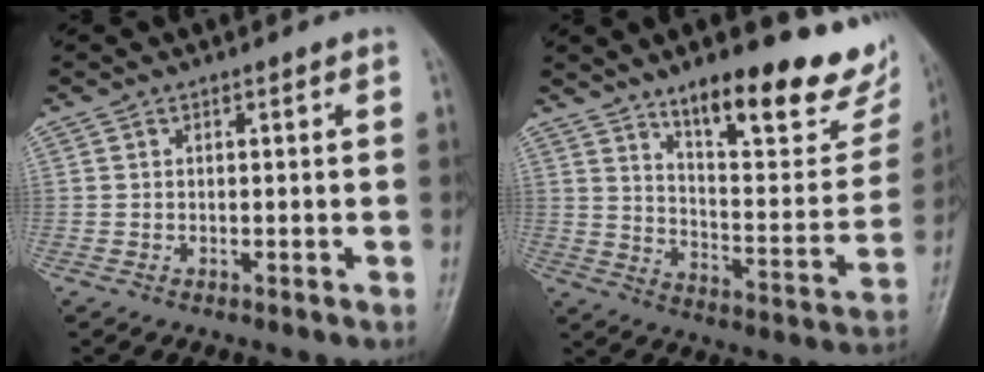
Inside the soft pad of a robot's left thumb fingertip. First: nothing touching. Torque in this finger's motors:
{"motor_torque": [1.04, 0.93, 1.45, -1.32, 0.12]}